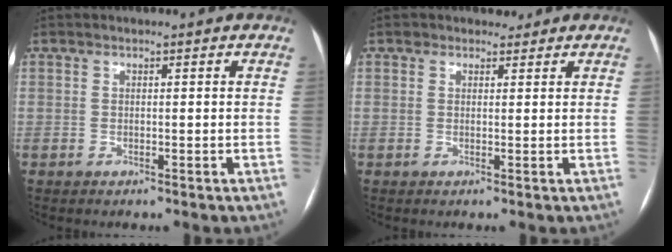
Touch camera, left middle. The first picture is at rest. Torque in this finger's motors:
{"motor_torque": [0.20, -0.07, -0.05, -0.01]}